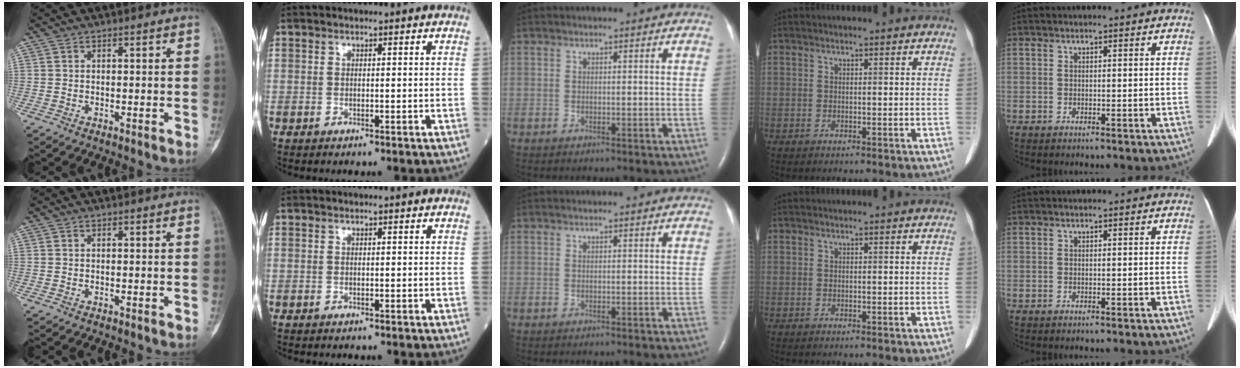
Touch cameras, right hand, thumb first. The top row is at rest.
{}